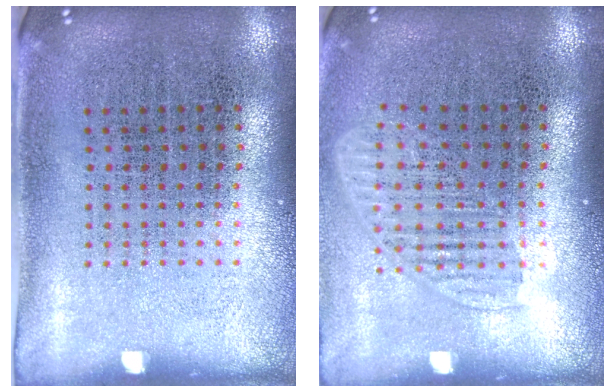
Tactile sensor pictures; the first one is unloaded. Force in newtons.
{"total": 1.4, "press": 1.2, "slide": 0.8}